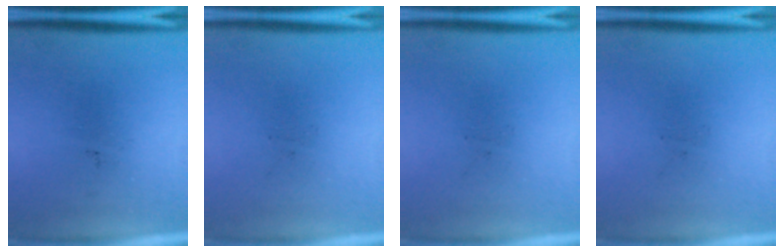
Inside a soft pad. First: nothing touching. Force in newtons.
{"total": 0.0}
{"total": 0.0}
{"total": 0.0}